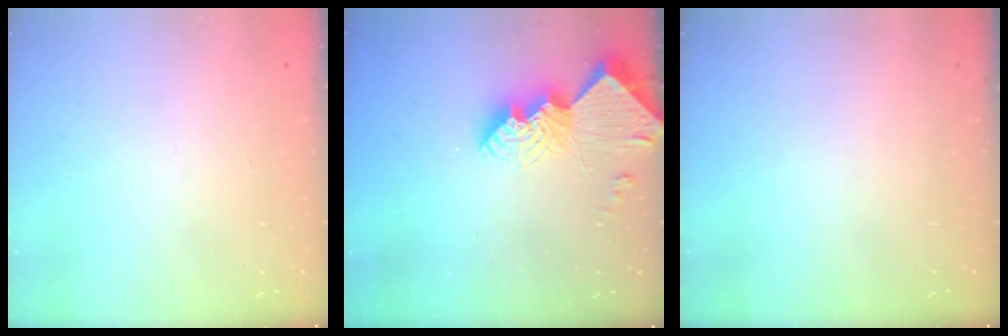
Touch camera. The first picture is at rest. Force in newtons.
{"total": 11.8, "press": 11.8, "slide": 1.0}
{"total": 0.0}